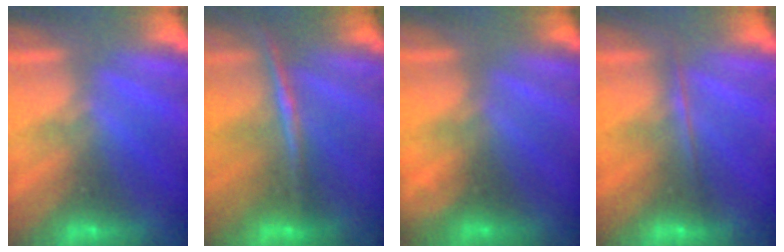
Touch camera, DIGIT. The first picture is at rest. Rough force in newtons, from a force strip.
{"total": 1.9}
{"total": 1.8}
{"total": 1.8}